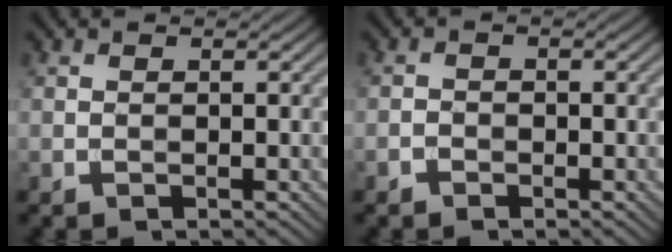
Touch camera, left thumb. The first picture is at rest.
{"total": 1.1, "force": [-0.8, 0.6, 0.3], "torque": [-0.004, 0.001, -0.019]}